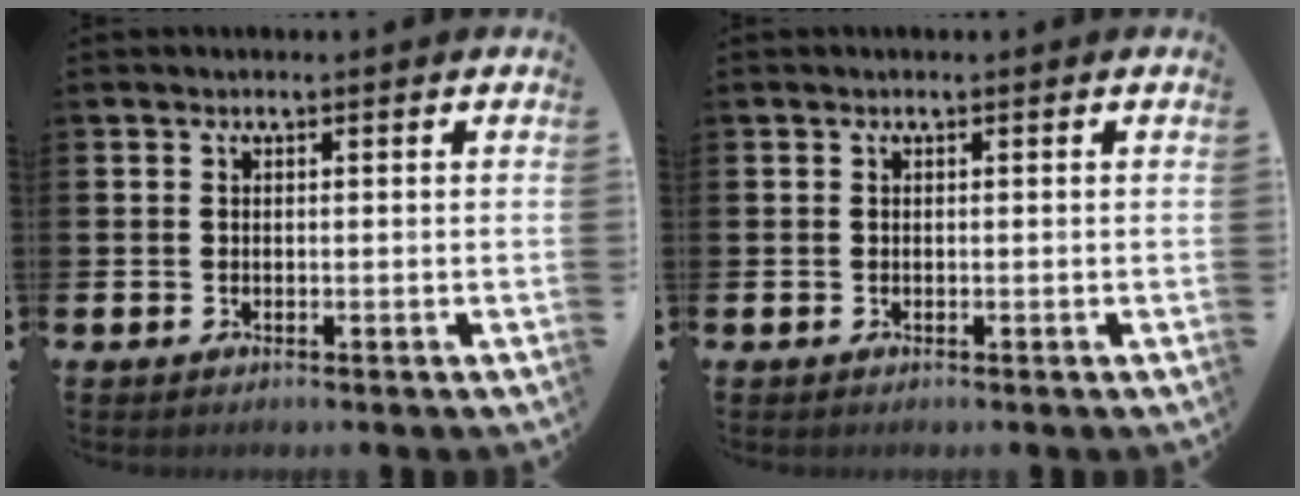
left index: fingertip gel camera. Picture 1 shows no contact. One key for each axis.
{"total": 0.0}